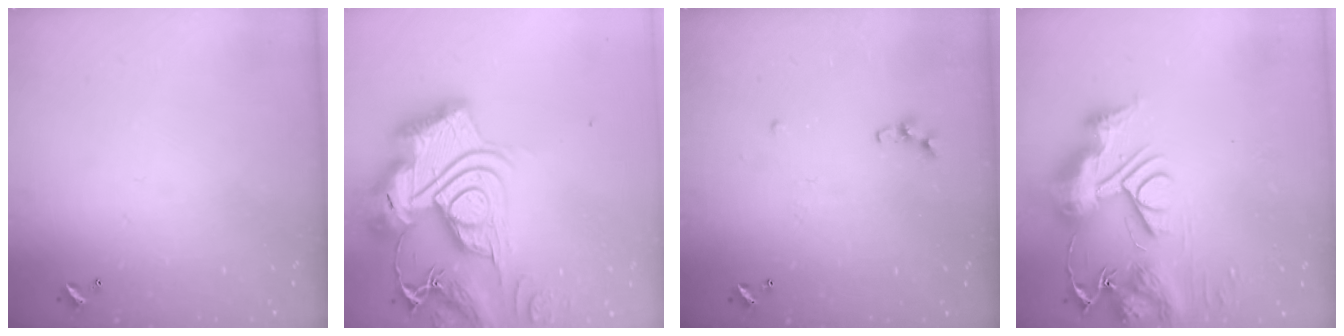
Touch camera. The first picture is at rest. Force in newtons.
{"total": 0.6, "press": 0.6, "slide": 0.0}
{"total": 7.2, "press": 7.1, "slide": 0.7}
{"total": 14.3, "press": 14.2, "slide": 1.6}